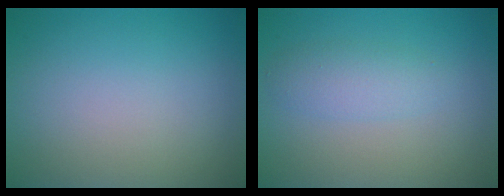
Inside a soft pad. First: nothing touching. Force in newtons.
{"total": 2.3, "press": 2.3, "slide": 0.2}